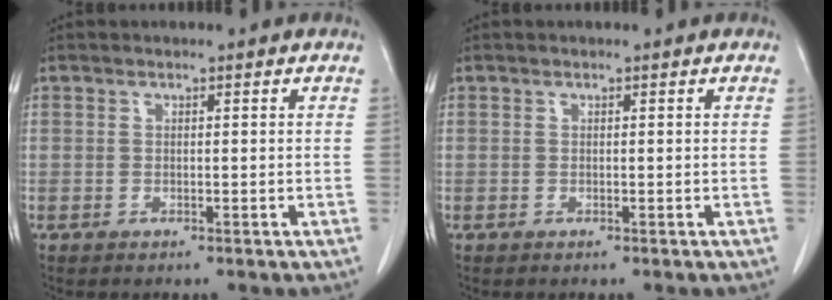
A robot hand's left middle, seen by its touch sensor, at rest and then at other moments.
{"total": 0.0}